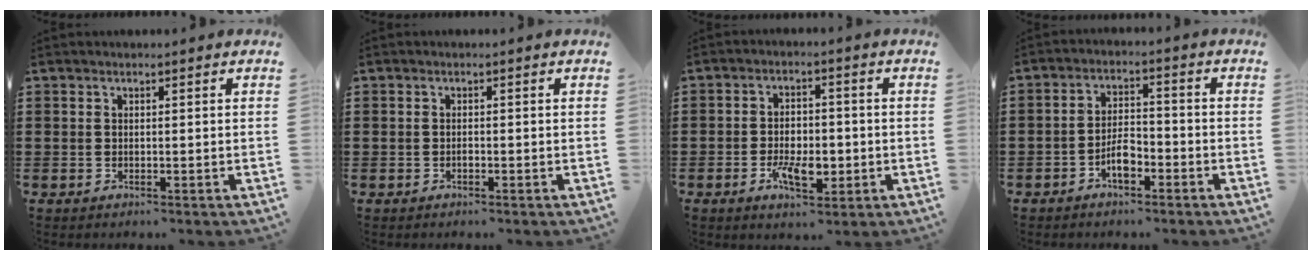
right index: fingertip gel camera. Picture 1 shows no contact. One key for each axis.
{"total": 0.6, "fx": -0.4, "fy": 0.3, "fz": 0.4, "tx": -0.010, "ty": -0.003, "tz": -0.007}
{"total": 5.9, "fx": -1.8, "fy": 3.0, "fz": 4.7, "tx": -0.083, "ty": 0.002, "tz": -0.034}
{"total": 4.3, "fx": -2.4, "fy": 1.9, "fz": 3.1, "tx": -0.066, "ty": 0.004, "tz": -0.050}